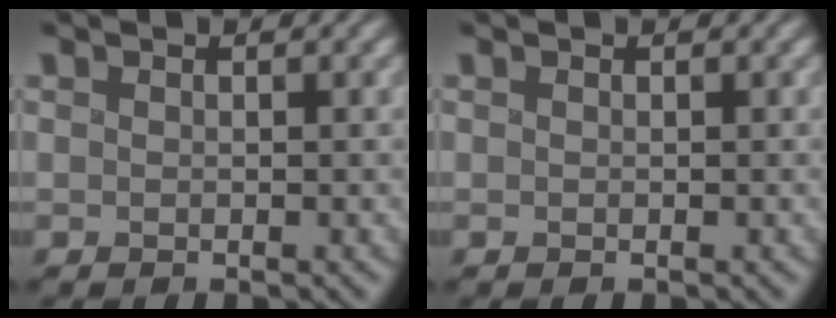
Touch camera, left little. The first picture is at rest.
{"total": 0.0}